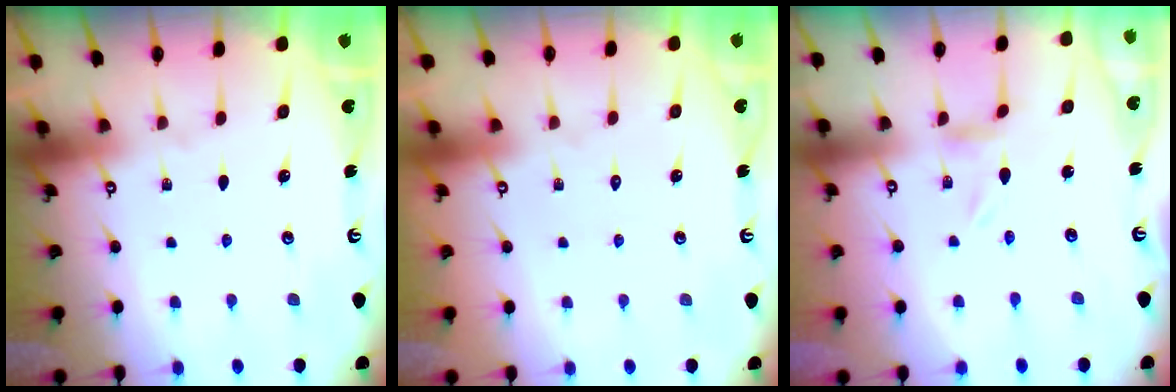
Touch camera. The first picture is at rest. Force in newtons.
{"total": 1.7, "press": 1.7, "slide": 0.1}
{"total": 0.0}